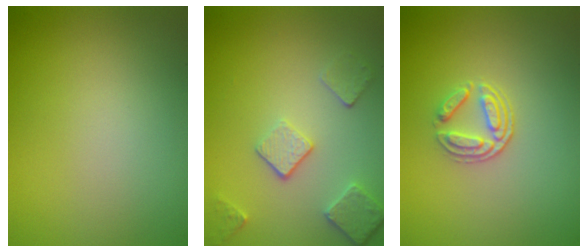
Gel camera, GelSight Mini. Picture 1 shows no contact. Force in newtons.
{"total": 3.5, "press": 2.8, "slide": 2.1}
{"total": 2.4, "press": 1.9, "slide": 1.5}